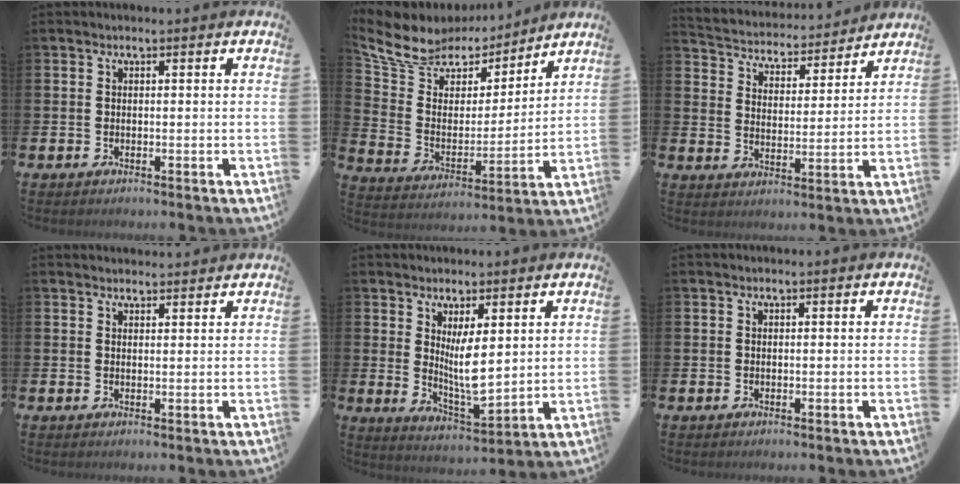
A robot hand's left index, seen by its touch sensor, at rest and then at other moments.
{"total": 8.6, "force": [7.5, 4.1, 1.4], "torque": [-0.076, -0.053, 0.133]}
{"total": 4.5, "force": [4.2, 1.5, 0.0], "torque": [-0.034, -0.040, 0.069]}
{"total": 1.7, "force": [1.7, 0.3, -0.1], "torque": [0.016, -0.010, 0.027]}
{"total": 6.0, "force": [2.7, 1.9, 5.0], "torque": [-0.073, -0.034, 0.044]}
{"total": 0.0}